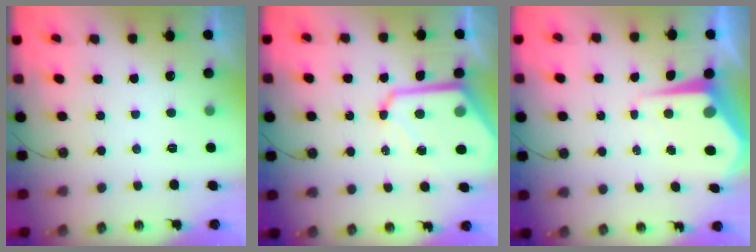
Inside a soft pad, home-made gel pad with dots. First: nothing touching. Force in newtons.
{"total": 13.2, "press": 13.2, "slide": 1.3}
{"total": 7.4, "press": 7.4, "slide": 0.6}